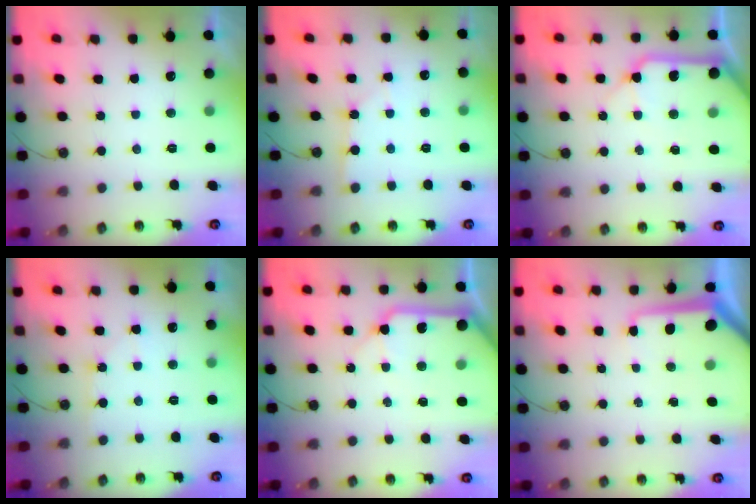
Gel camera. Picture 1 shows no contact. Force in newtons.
{"total": 1.2, "press": 1.2, "slide": 0.1}
{"total": 13.2, "press": 13.0, "slide": 2.0}
{"total": 4.0, "press": 4.0, "slide": 0.6}
{"total": 13.2, "press": 13.0, "slide": 2.0}
{"total": 8.3, "press": 8.3, "slide": 0.7}